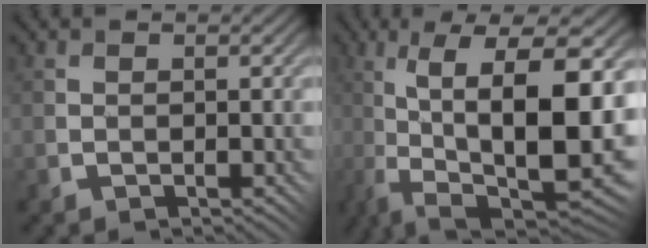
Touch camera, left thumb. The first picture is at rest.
{"total": 14.3, "force": [-1.1, 5.1, 13.3], "torque": [-0.212, 0.006, -0.025]}